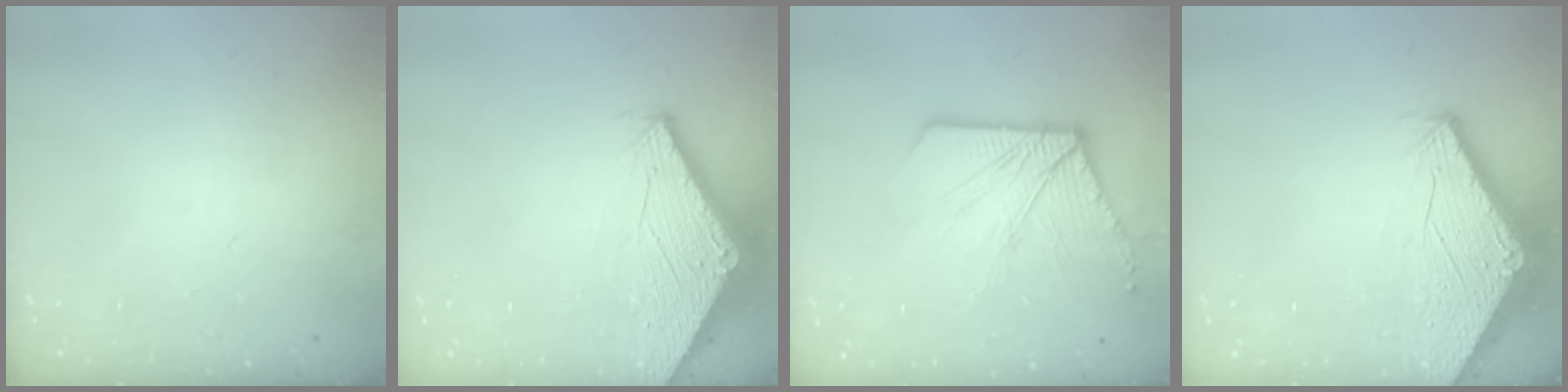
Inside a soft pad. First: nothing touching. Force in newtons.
{"total": 2.8, "press": 2.8, "slide": 0.1}
{"total": 14.0, "press": 13.9, "slide": 1.7}
{"total": 2.8, "press": 2.8, "slide": 0.1}